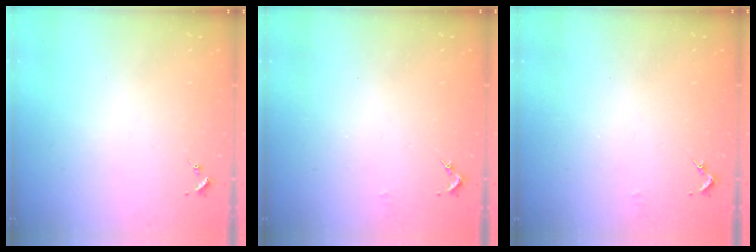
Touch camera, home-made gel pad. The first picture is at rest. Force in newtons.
{"total": 1.4, "press": 1.4, "slide": 0.1}
{"total": 1.4, "press": 1.4, "slide": 0.1}